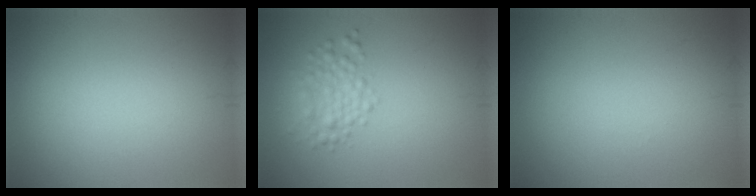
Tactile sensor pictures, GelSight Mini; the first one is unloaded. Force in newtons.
{"total": 2.5, "press": 2.5, "slide": 0.0}
{"total": 0.0}